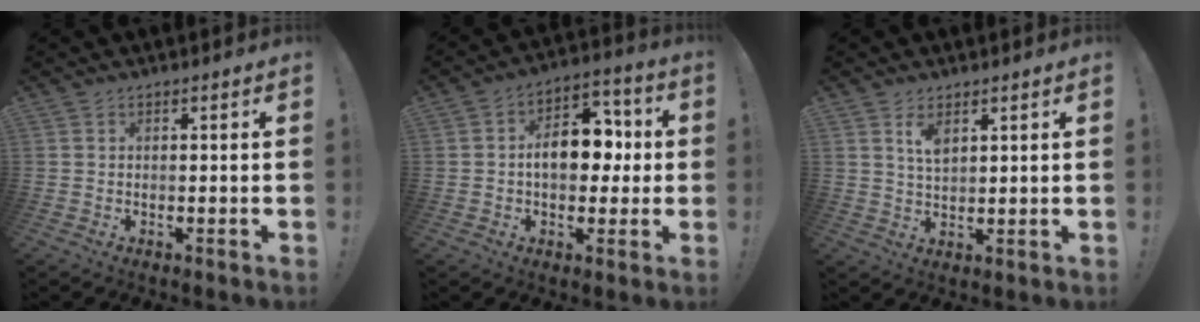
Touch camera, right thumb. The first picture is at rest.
{"total": 13.5, "force": [0.0, 9.0, 10.1], "torque": [-0.141, 0.016, 0.001]}
{"total": 4.8, "force": [2.9, 2.0, 3.3], "torque": [-0.051, -0.017, 0.048]}